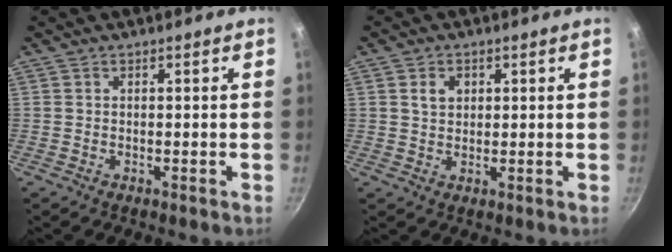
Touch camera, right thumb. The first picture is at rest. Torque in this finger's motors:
{"motor_torque": [0.01, 1.26, 0.59, -0.09, 0.07]}